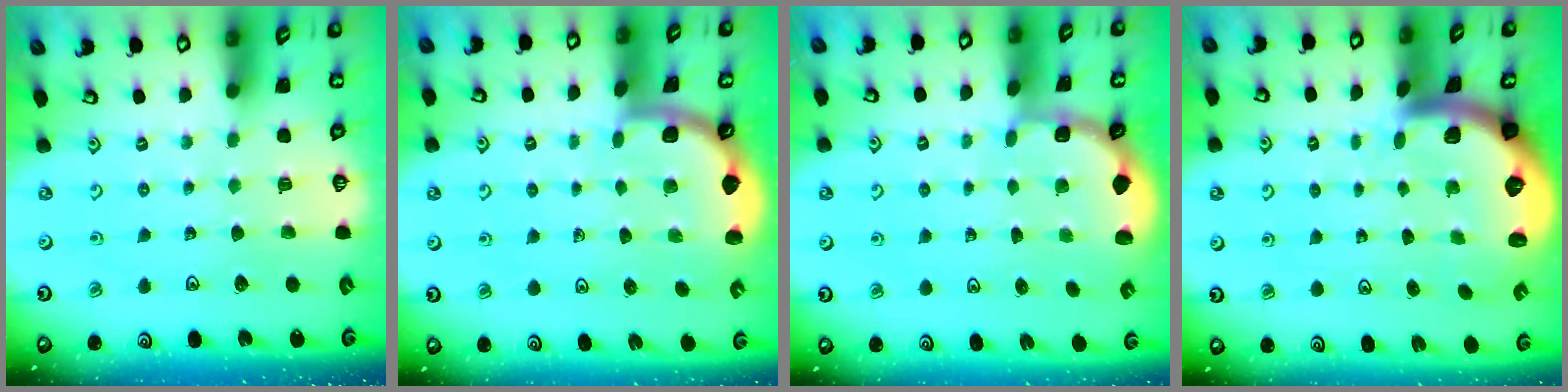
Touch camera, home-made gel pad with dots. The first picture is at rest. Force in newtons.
{"total": 1.7, "press": 1.6, "slide": 0.1}
{"total": 1.8, "press": 1.6, "slide": 0.7}
{"total": 2.7, "press": 2.5, "slide": 0.9}